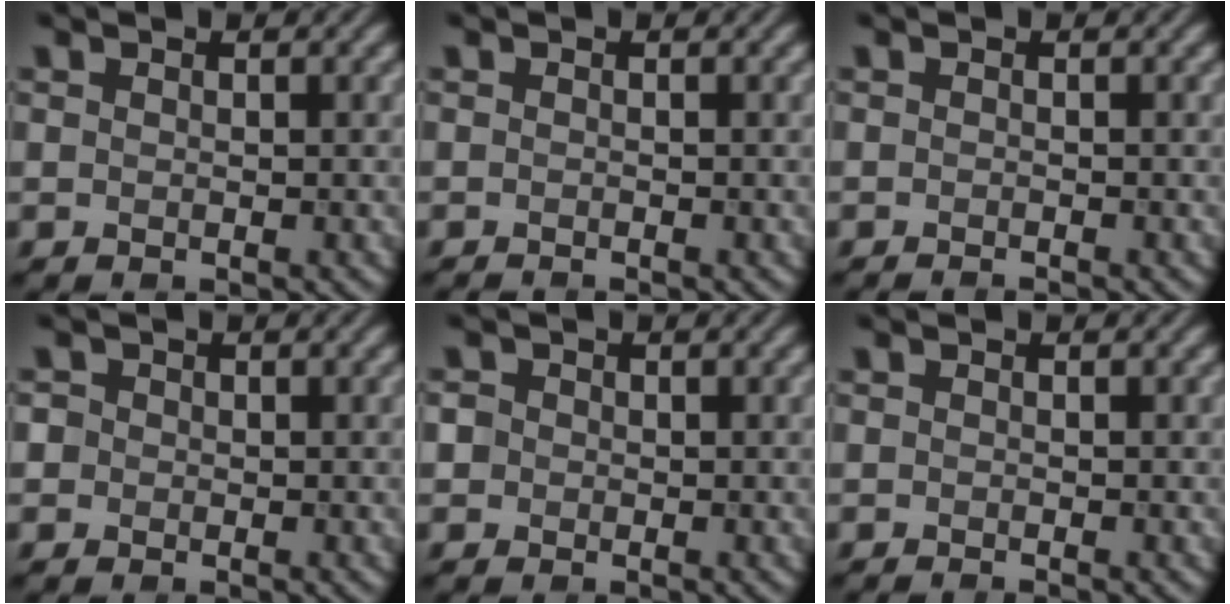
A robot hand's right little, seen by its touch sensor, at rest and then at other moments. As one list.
[{"total": 0.8, "force": [-0.7, 0.0, 0.2], "torque": [-0.001, -0.004, -0.015]}, {"total": 1.0, "force": [-0.8, 0.2, 0.5], "torque": [0.001, -0.004, -0.017]}, {"total": 1.1, "force": [0.1, 1.1, 0.3], "torque": [-0.001, 0.004, -0.008]}, {"total": 1.2, "force": [0.1, 1.2, 0.3], "torque": [-0.002, 0.005, -0.008]}, {"total": 0.7, "force": [-0.5, 0.1, 0.5], "torque": [-0.003, -0.006, -0.012]}]